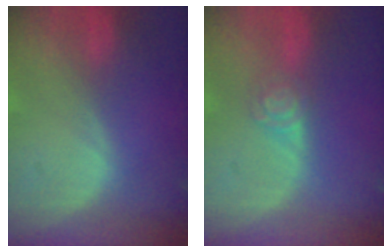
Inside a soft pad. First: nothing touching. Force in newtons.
{"total": 4.3, "press": 3.9, "slide": 1.7}